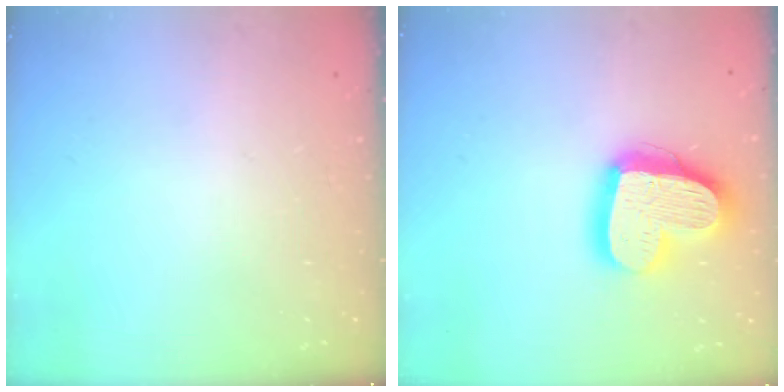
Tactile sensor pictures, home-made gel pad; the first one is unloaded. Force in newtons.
{"total": 20.5, "press": 20.4, "slide": 1.8}